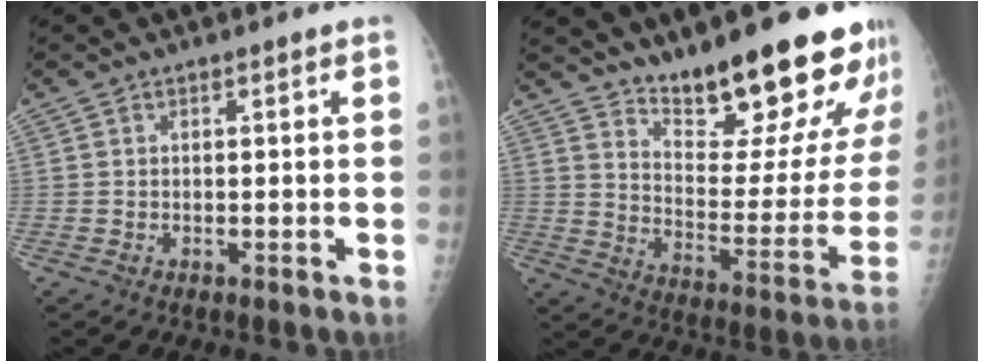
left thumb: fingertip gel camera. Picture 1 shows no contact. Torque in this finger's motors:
{"motor_torque": [0.31, 0.60, 0.55, -1.35, 0.07]}